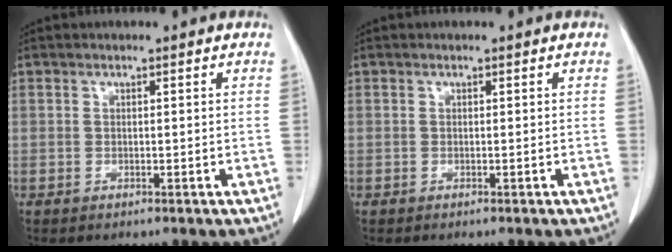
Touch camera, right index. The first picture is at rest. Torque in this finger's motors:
{"motor_torque": [0.02, -0.02, 0.01, 0.02]}